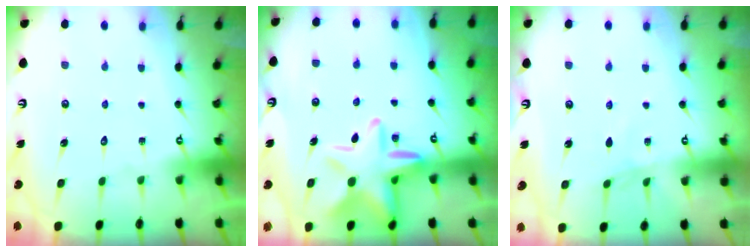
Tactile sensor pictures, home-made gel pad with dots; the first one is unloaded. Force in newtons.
{"total": 13.9, "press": 13.8, "slide": 1.3}
{"total": 2.7, "press": 2.7, "slide": 0.4}